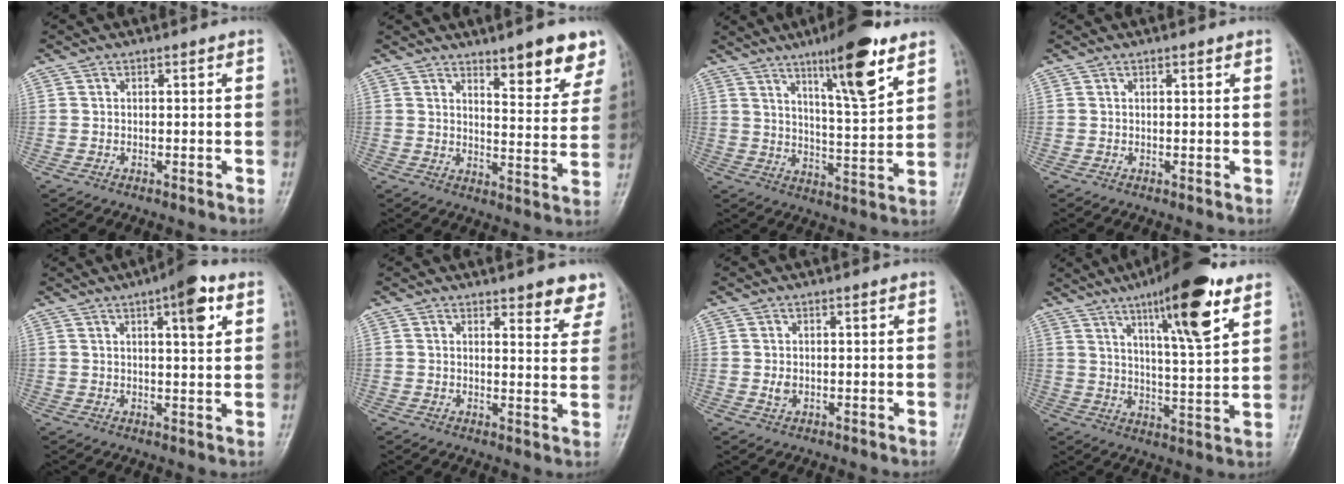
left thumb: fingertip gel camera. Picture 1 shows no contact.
{"total": 10.9, "force": [7.5, 3.1, 7.2], "torque": [-0.059, -0.047, 0.103]}
{"total": 13.9, "force": [8.4, 2.5, 10.7], "torque": [-0.153, -0.051, 0.133]}
{"total": 0.9, "force": [0.5, 0.3, 0.8], "torque": [-0.012, 0.000, 0.007]}
{"total": 8.0, "force": [3.6, 2.2, 6.8], "torque": [-0.085, -0.010, 0.047]}
{"total": 6.6, "force": [5.2, 2.3, 3.3], "torque": [-0.006, -0.028, 0.051]}
{"total": 1.8, "force": [0.1, 1.2, 1.4], "torque": [-0.021, 0.000, 0.003]}
{"total": 16.6, "force": [9.6, 3.2, 13.2], "torque": [-0.190, -0.046, 0.151]}